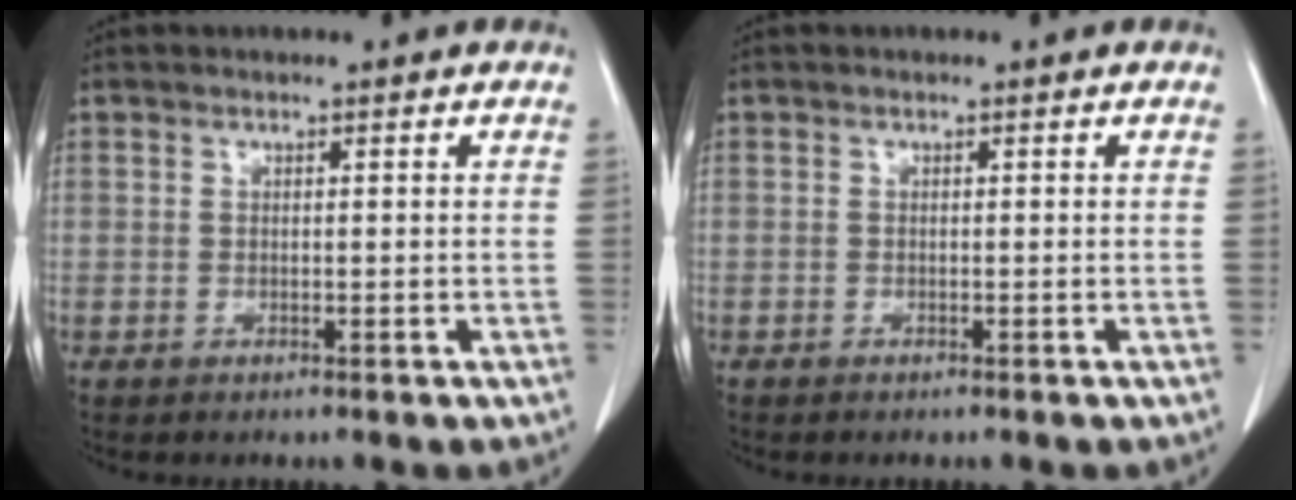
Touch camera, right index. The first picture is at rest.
{"total": 0.0}